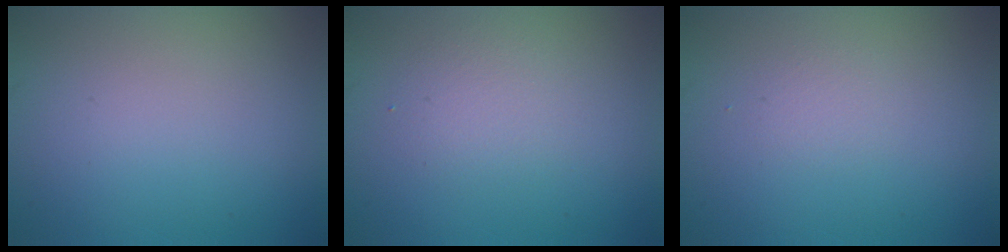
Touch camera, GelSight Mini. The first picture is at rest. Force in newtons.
{"total": 2.0, "press": 2.0, "slide": 0.2}
{"total": 0.8, "press": 0.8, "slide": 0.1}